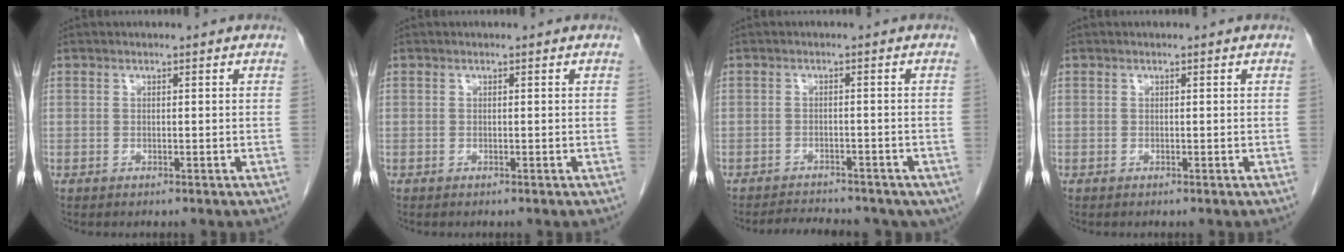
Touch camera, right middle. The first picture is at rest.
{"total": 0.0}
{"total": 10.4, "force": [-7.9, 4.8, 4.6], "torque": [-0.082, 0.005, -0.092]}
{"total": 0.0}